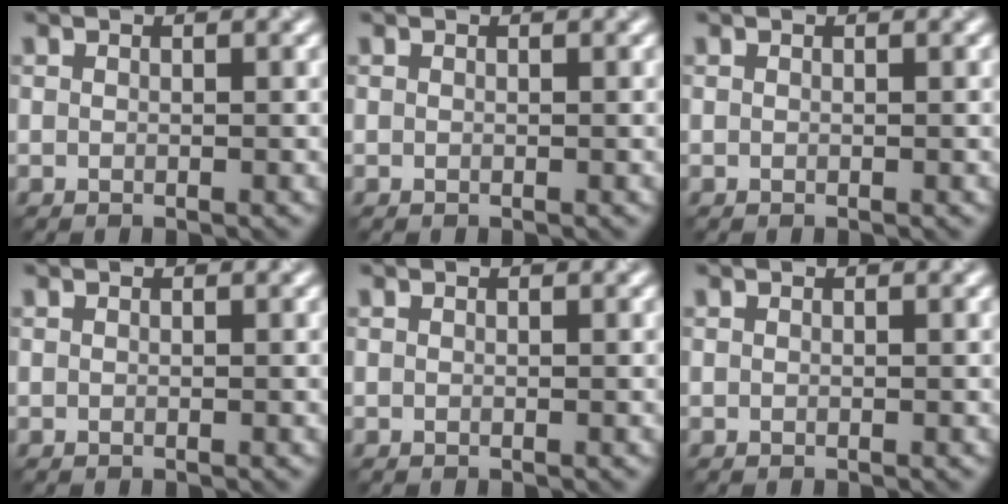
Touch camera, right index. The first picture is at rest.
{"total": 0.0}
{"total": 0.0}
{"total": 0.0}
{"total": 0.0}
{"total": 0.0}